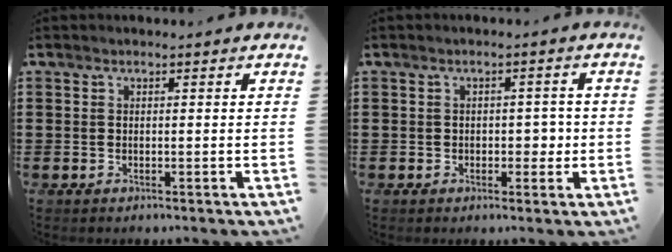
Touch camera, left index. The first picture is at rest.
{"total": 3.0, "force": [-0.2, 1.9, 2.2], "torque": [-0.030, -0.001, -0.010]}